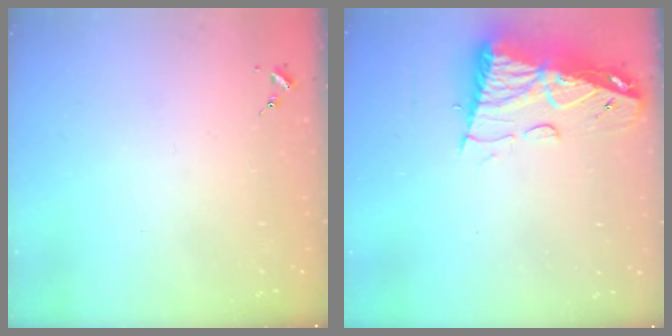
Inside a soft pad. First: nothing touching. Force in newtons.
{"total": 13.7, "press": 13.6, "slide": 1.5}